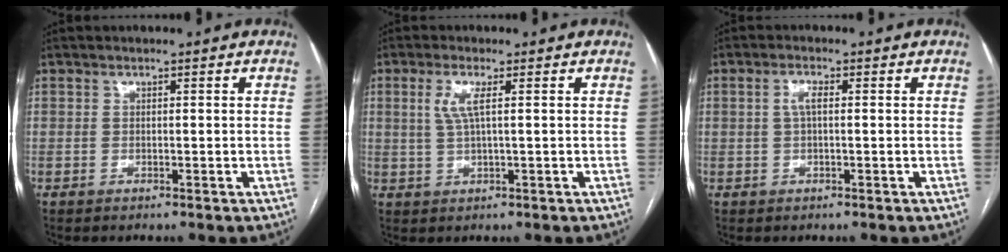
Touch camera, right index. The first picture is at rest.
{"total": 3.5, "force": [1.0, 0.4, 3.3], "torque": [-0.077, 0.003, 0.022]}
{"total": 2.3, "force": [0.3, 0.7, 2.1], "torque": [-0.045, 0.006, 0.006]}